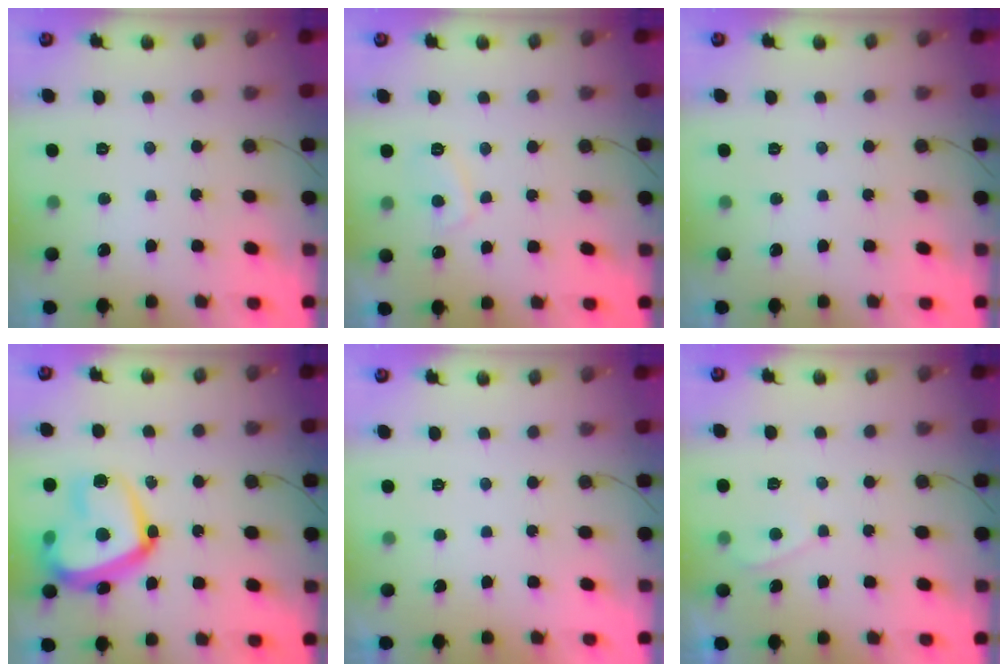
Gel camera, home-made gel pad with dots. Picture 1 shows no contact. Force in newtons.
{"total": 3.7, "press": 3.7, "slide": 0.7}
{"total": 0.0}
{"total": 22.4, "press": 22.3, "slide": 2.2}
{"total": 2.3, "press": 2.2, "slide": 0.4}
{"total": 2.8, "press": 2.7, "slide": 0.3}